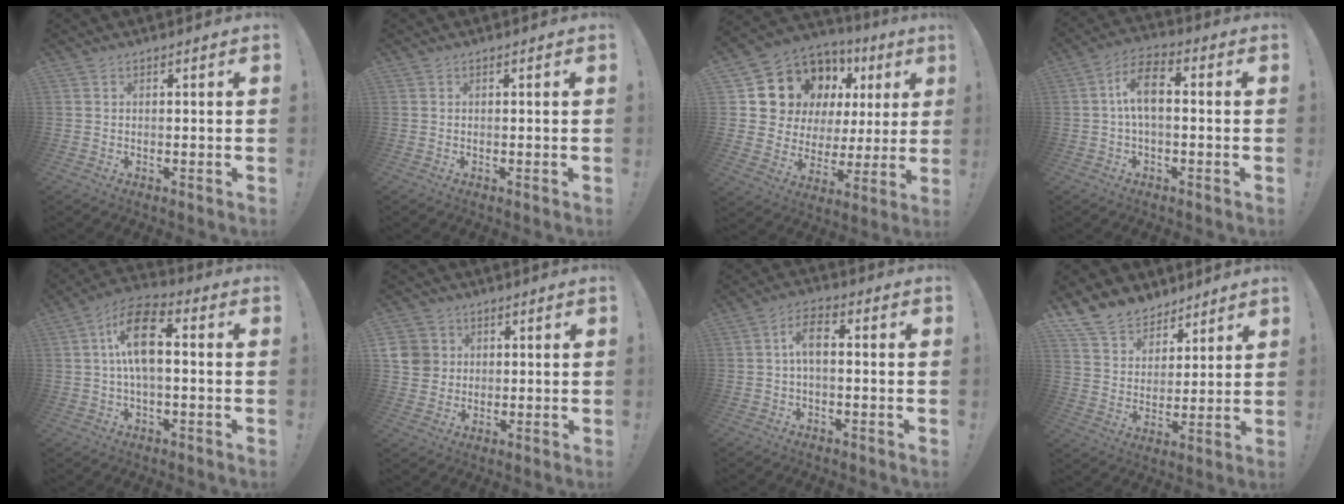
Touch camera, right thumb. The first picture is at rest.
{"total": 0.0}
{"total": 11.7, "force": [7.8, 7.7, 4.1], "torque": [-0.067, -0.073, 0.152]}
{"total": 9.0, "force": [0.4, 4.2, 7.9], "torque": [-0.152, 0.014, 0.010]}
{"total": 12.8, "force": [1.1, 6.3, 11.1], "torque": [-0.192, 0.019, 0.021]}
{"total": 7.3, "force": [1.8, 6.8, 1.9], "torque": [-0.027, -0.009, 0.037]}
{"total": 5.6, "force": [0.0, 2.4, 5.1], "torque": [-0.106, 0.011, 0.001]}
{"total": 11.9, "force": [9.1, 7.3, 2.3], "torque": [-0.048, -0.068, 0.180]}